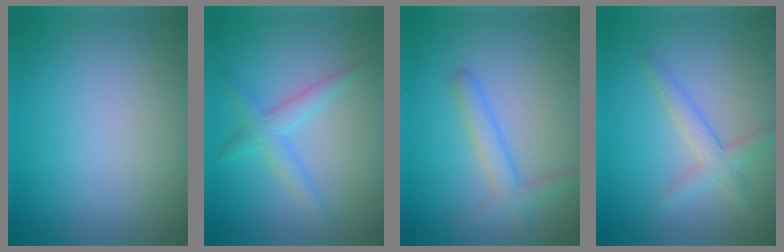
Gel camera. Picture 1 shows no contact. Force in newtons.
{"total": 2.3, "press": 2.3, "slide": 0.1}
{"total": 2.5, "press": 2.5, "slide": 0.1}
{"total": 2.4, "press": 2.4, "slide": 0.2}